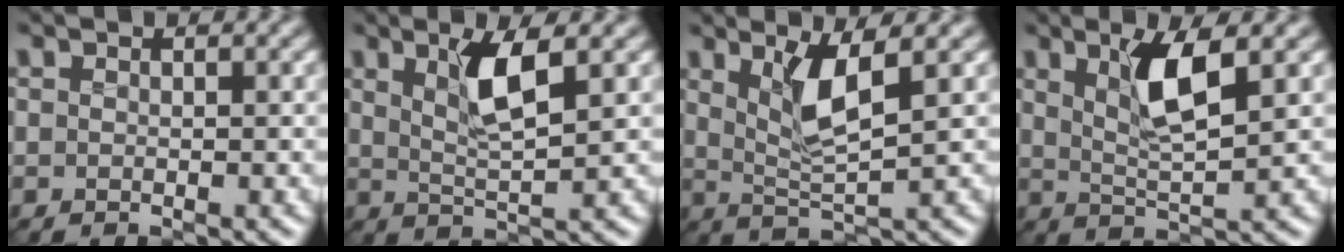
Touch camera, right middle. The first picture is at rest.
{"total": 3.8, "force": [1.5, 0.7, 3.4], "torque": [-0.071, -0.004, 0.029]}
{"total": 4.1, "force": [1.4, 0.8, 3.7], "torque": [-0.080, -0.009, 0.030]}
{"total": 4.5, "force": [1.7, 0.9, 4.0], "torque": [-0.083, -0.006, 0.032]}